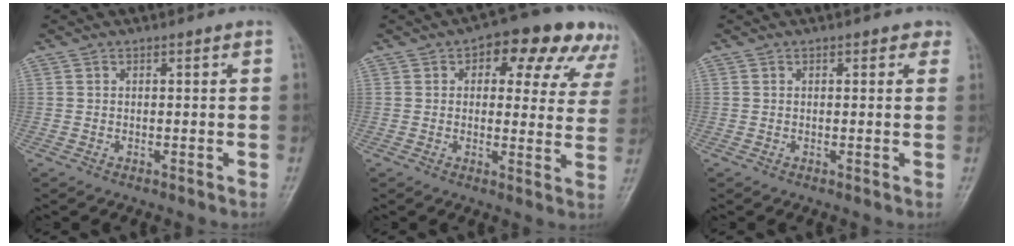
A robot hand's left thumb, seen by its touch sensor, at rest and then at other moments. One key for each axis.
{"total": 14.7, "fx": 7.9, "fy": 8.1, "fz": 9.5, "tx": -0.058, "ty": -0.006, "tz": 0.086}
{"total": 1.5, "fx": 0.9, "fy": 1.0, "fz": 0.7, "tx": 0.007, "ty": -0.002, "tz": 0.005}